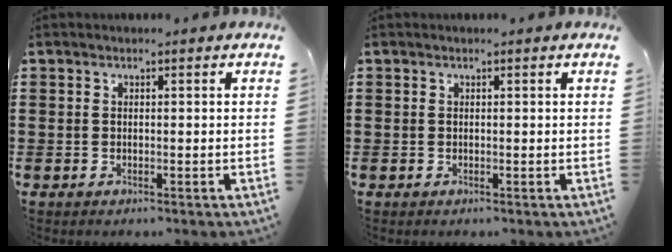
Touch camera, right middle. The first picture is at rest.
{"total": 0.0}